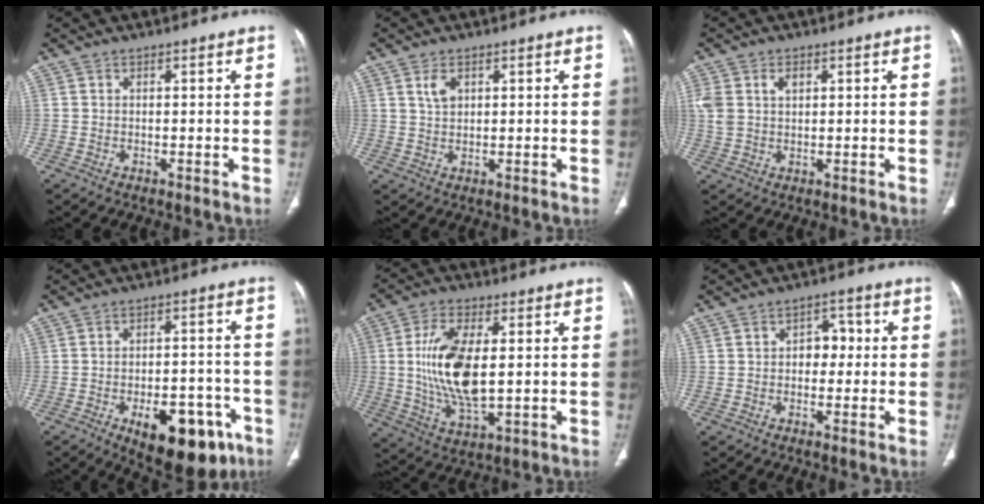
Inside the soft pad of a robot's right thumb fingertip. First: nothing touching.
{"total": 3.1, "force": [1.4, 1.9, 2.0], "torque": [-0.035, -0.005, 0.031]}
{"total": 5.6, "force": [1.9, 3.8, 3.8], "torque": [-0.079, 0.009, 0.044]}
{"total": 16.4, "force": [-7.9, 8.1, 11.8], "torque": [-0.122, 0.035, -0.097]}
{"total": 14.8, "force": [1.1, 7.0, 13.0], "torque": [-0.254, -0.014, 0.028]}
{"total": 4.6, "force": [0.2, 3.4, 3.2], "torque": [-0.018, 0.014, -0.003]}